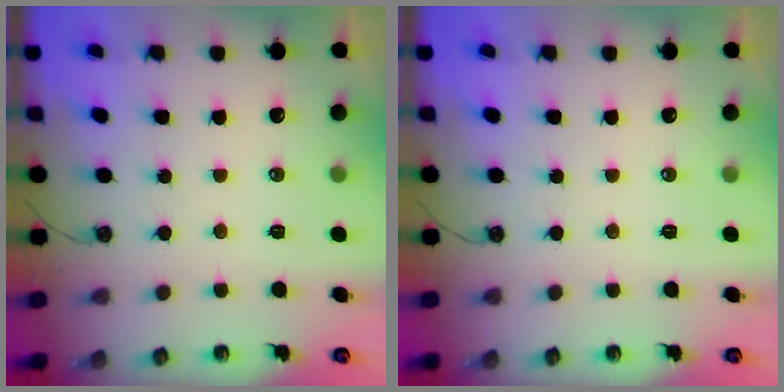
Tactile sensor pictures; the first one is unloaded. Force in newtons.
{"total": 0.0}